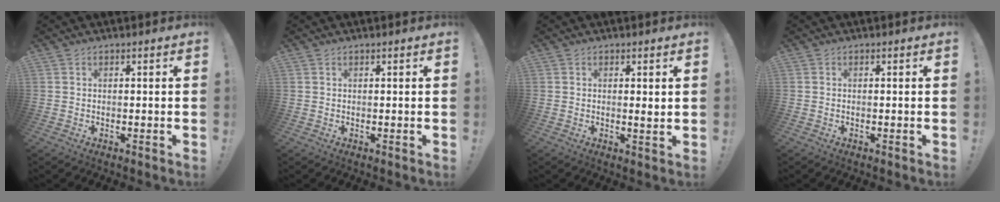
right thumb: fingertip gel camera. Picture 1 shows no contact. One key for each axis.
{"total": 0.0}
{"total": 1.4, "fx": 0.6, "fy": 0.1, "fz": 1.3, "tx": -0.013, "ty": -0.007, "tz": 0.007}
{"total": 0.9, "fx": 0.0, "fy": -0.3, "fz": 0.9, "tx": -0.011, "ty": -0.002, "tz": -0.001}